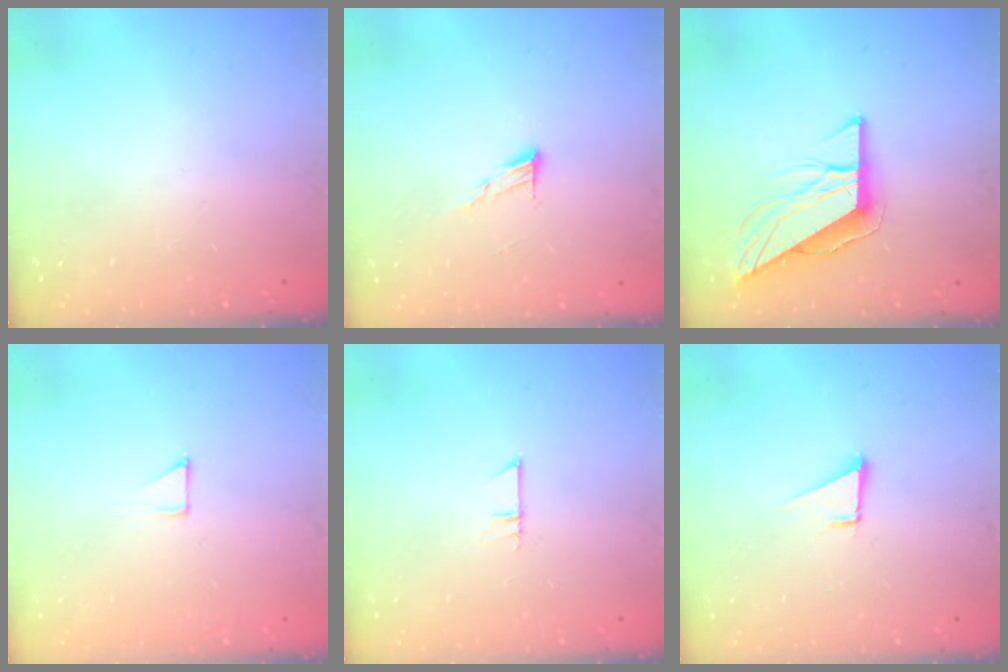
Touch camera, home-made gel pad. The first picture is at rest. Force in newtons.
{"total": 5.6, "press": 5.6, "slide": 0.4}
{"total": 9.9, "press": 9.9, "slide": 0.4}
{"total": 3.1, "press": 3.1, "slide": 0.3}
{"total": 4.6, "press": 4.6, "slide": 0.4}
{"total": 1.9, "press": 1.9, "slide": 0.1}